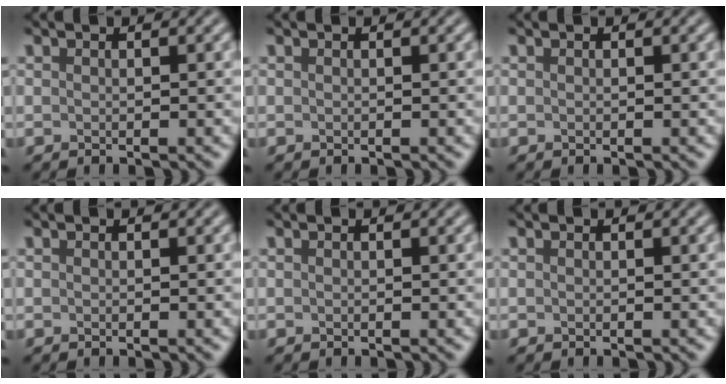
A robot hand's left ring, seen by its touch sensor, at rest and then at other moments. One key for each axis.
{"total": 0.0}
{"total": 0.0}
{"total": 0.0}
{"total": 0.0}
{"total": 0.0}